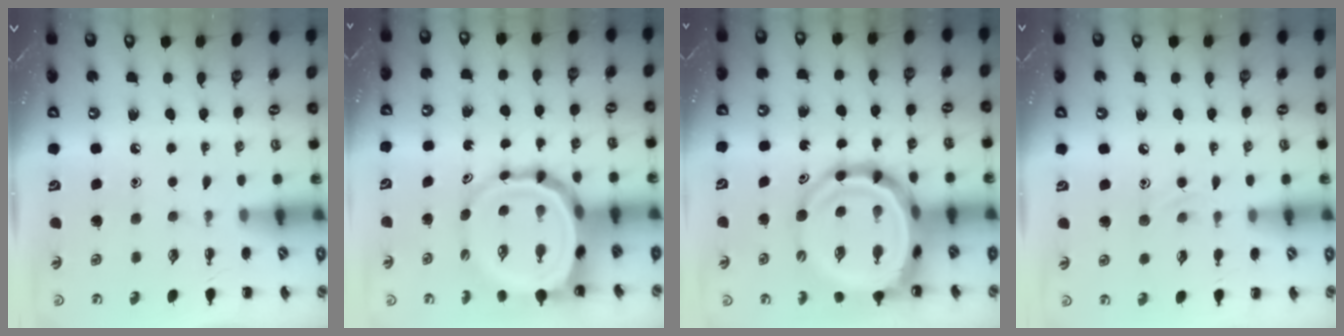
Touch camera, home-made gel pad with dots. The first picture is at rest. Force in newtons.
{"total": 12.9, "press": 12.4, "slide": 3.6}
{"total": 17.7, "press": 17.1, "slide": 4.7}
{"total": 6.0, "press": 5.8, "slide": 1.6}